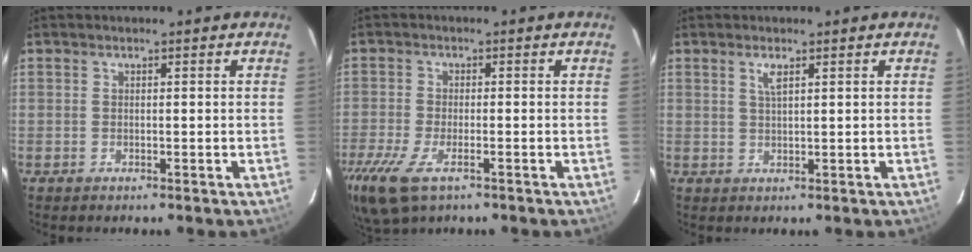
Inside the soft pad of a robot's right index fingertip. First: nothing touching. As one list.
[{"total": 11.7, "force": [-6.9, 4.9, 8.0], "torque": [-0.193, -0.043, -0.127]}, {"total": 2.0, "force": [1.0, 0.5, 1.6], "torque": [-0.031, 0.002, 0.019]}]